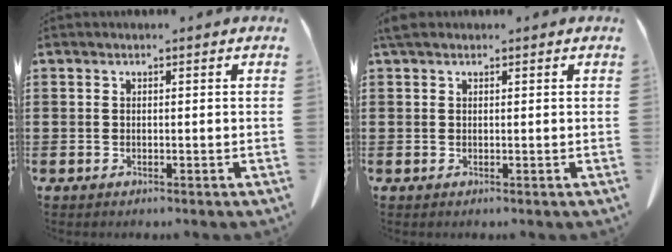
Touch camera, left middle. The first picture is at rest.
{"total": 1.3, "force": [0.9, 0.7, 0.5], "torque": [-0.014, 0.004, 0.017]}